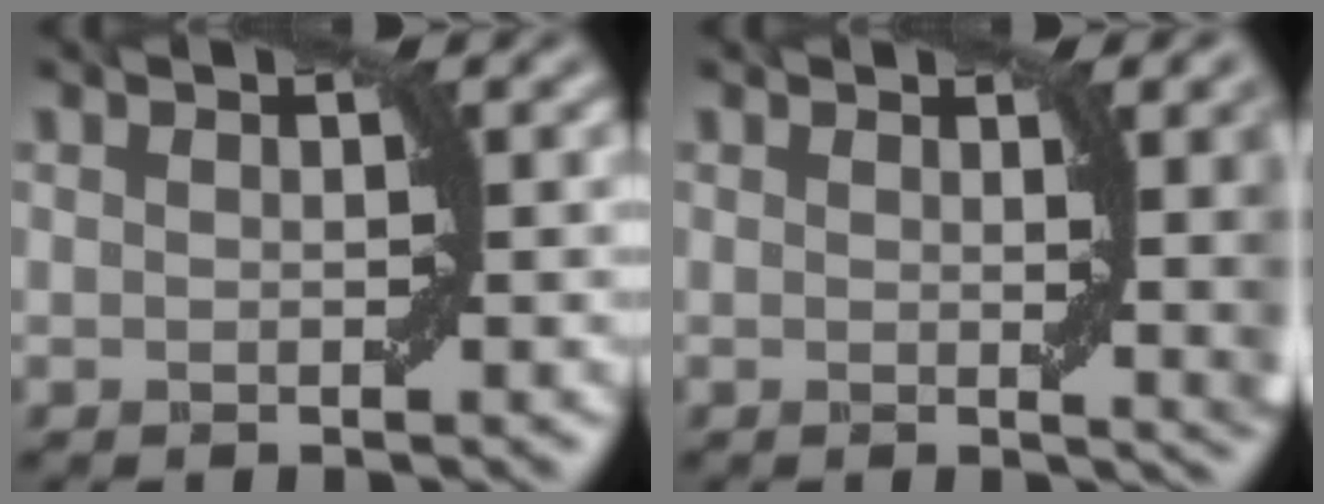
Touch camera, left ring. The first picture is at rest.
{"total": 8.2, "force": [1.2, 2.8, 7.6], "torque": [-0.050, 0.006, 0.016]}